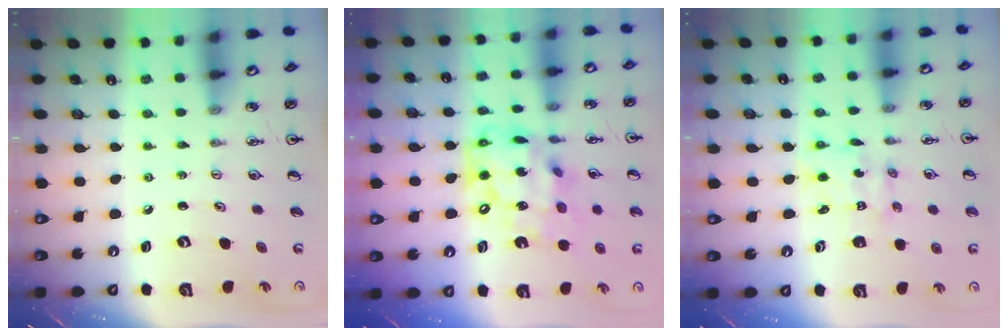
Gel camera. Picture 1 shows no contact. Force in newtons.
{"total": 18.7, "press": 18.6, "slide": 1.9}
{"total": 3.5, "press": 3.5, "slide": 0.2}